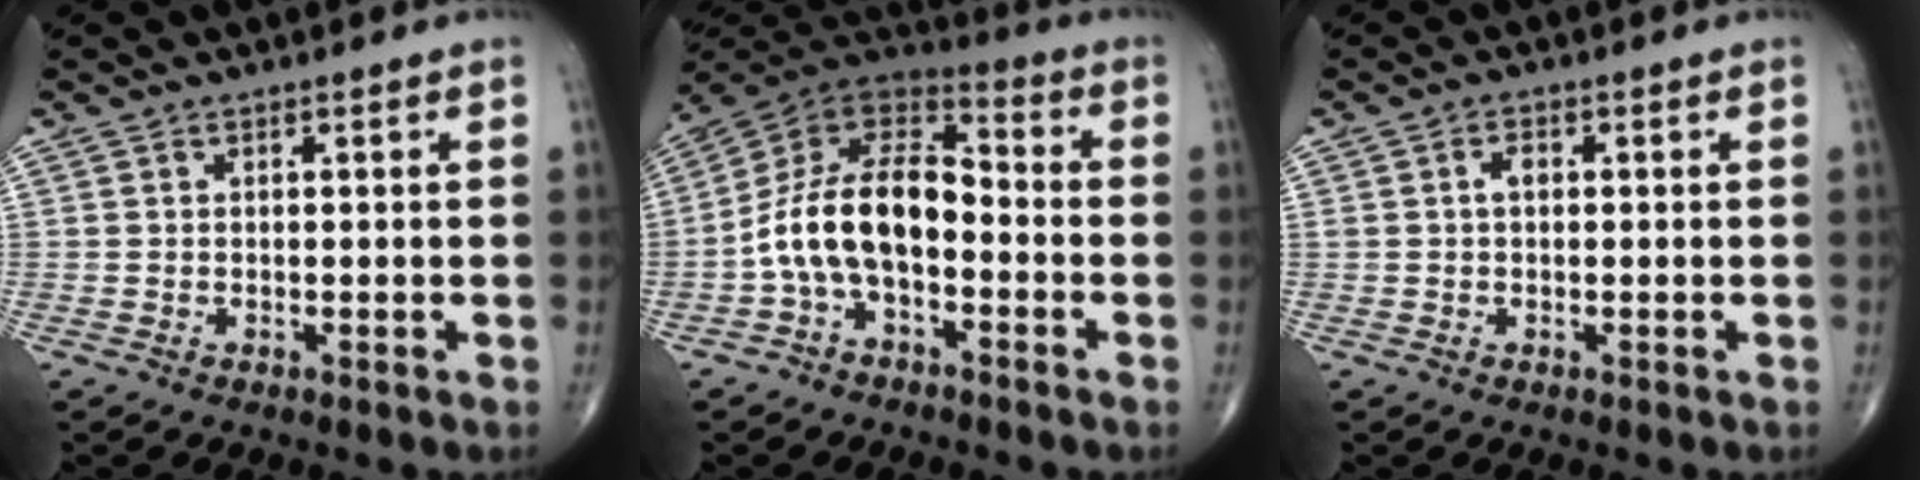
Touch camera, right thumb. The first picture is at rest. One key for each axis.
{"total": 14.5, "fx": -3.5, "fy": 8.1, "fz": 11.5, "tx": -0.199, "ty": 0.060, "tz": -0.074}
{"total": 2.8, "fx": 0.4, "fy": 1.7, "fz": 2.1, "tx": -0.038, "ty": 0.010, "tz": 0.007}